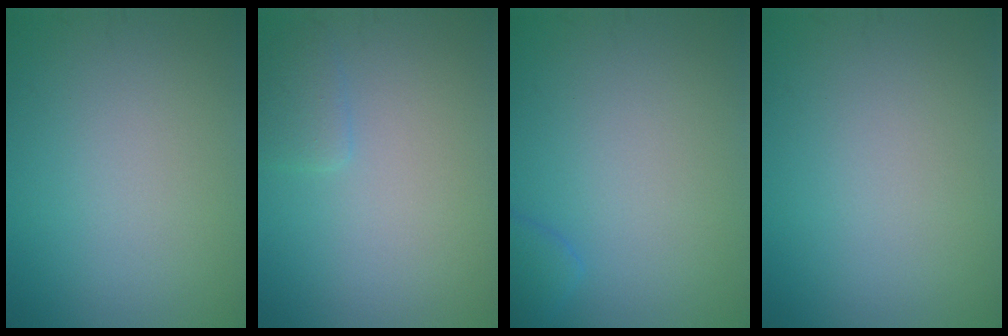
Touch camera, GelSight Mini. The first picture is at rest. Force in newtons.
{"total": 1.4, "press": 1.4, "slide": 0.1}
{"total": 1.6, "press": 1.6, "slide": 0.1}
{"total": 0.0}